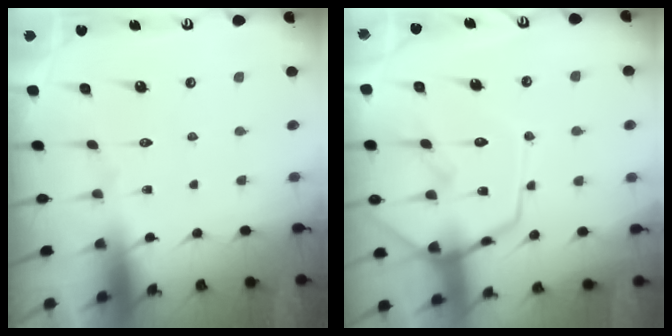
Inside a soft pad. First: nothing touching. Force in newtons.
{"total": 13.7, "press": 13.7, "slide": 1.3}